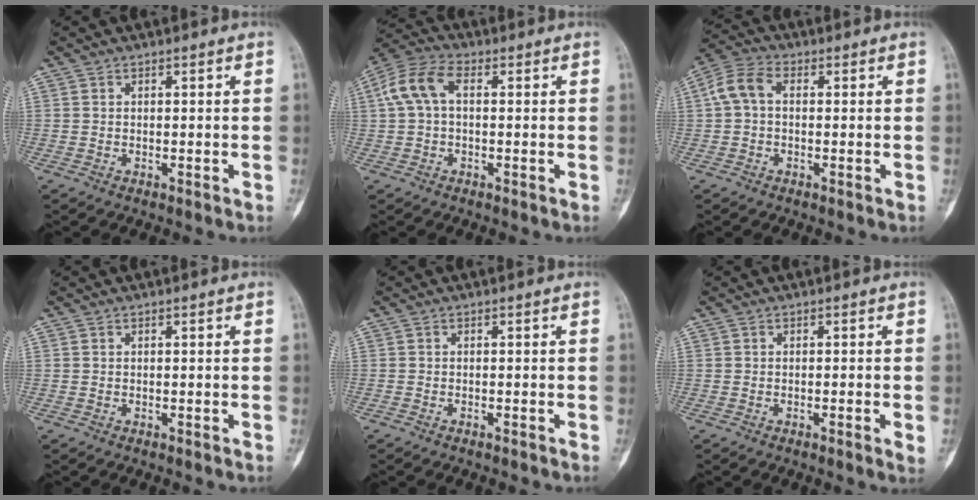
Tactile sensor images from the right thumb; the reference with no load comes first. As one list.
[{"total": 7.8, "force": [1.1, 4.6, 6.2], "torque": [-0.138, 0.027, 0.016]}, {"total": 5.8, "force": [0.4, 3.8, 4.4], "torque": [-0.094, 0.020, 0.000]}, {"total": 0.0}, {"total": 0.5, "force": [-0.5, 0.0, 0.2], "torque": [-0.003, 0.002, -0.008]}, {"total": 2.0, "force": [-0.7, 0.1, 1.9], "torque": [-0.029, -0.004, -0.011]}]